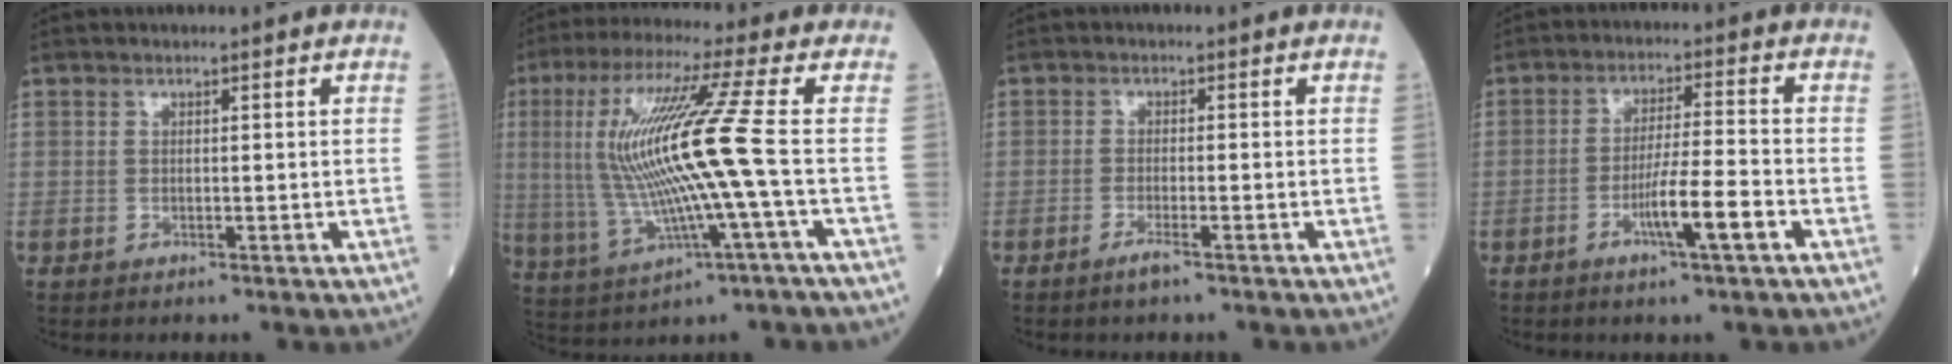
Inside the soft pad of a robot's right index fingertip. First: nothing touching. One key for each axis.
{"total": 14.9, "fx": 0.0, "fy": -0.9, "fz": 14.9, "tx": -0.314, "ty": 0.008, "tz": -0.004}
{"total": 2.0, "fx": -1.4, "fy": 0.2, "fz": 1.4, "tx": -0.030, "ty": -0.002, "tz": -0.027}
{"total": 7.2, "fx": -3.1, "fy": -0.2, "fz": 6.4, "tx": -0.116, "ty": -0.005, "tz": -0.057}